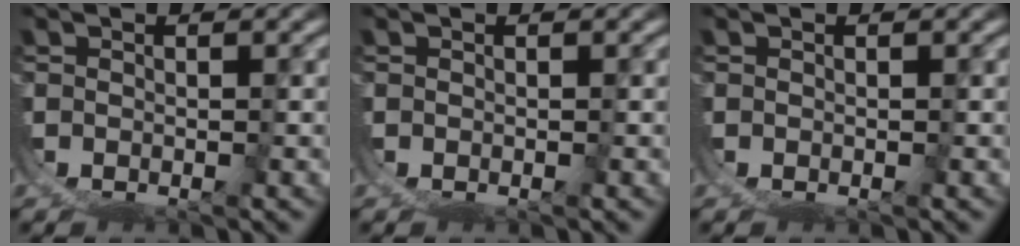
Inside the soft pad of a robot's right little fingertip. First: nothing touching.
{"total": 0.0}
{"total": 0.0}